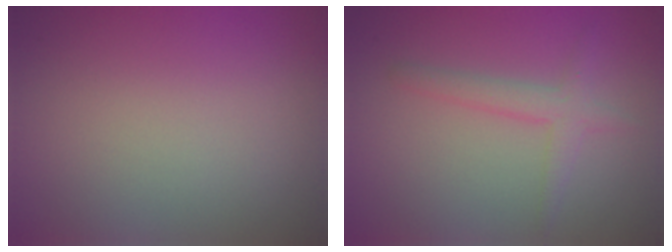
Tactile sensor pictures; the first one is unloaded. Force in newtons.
{"total": 2.3, "press": 2.3, "slide": 0.1}